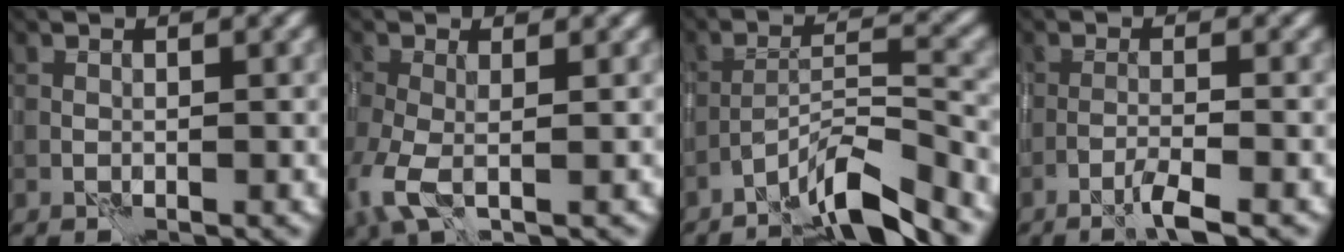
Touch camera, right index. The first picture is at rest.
{"total": 3.9, "force": [-1.3, 1.6, 3.3], "torque": [-0.091, -0.008, -0.029]}
{"total": 6.4, "force": [-5.0, 0.8, 4.0], "torque": [-0.065, 0.008, -0.092]}
{"total": 2.5, "force": [-1.6, 0.1, 1.9], "torque": [-0.033, 0.006, -0.039]}